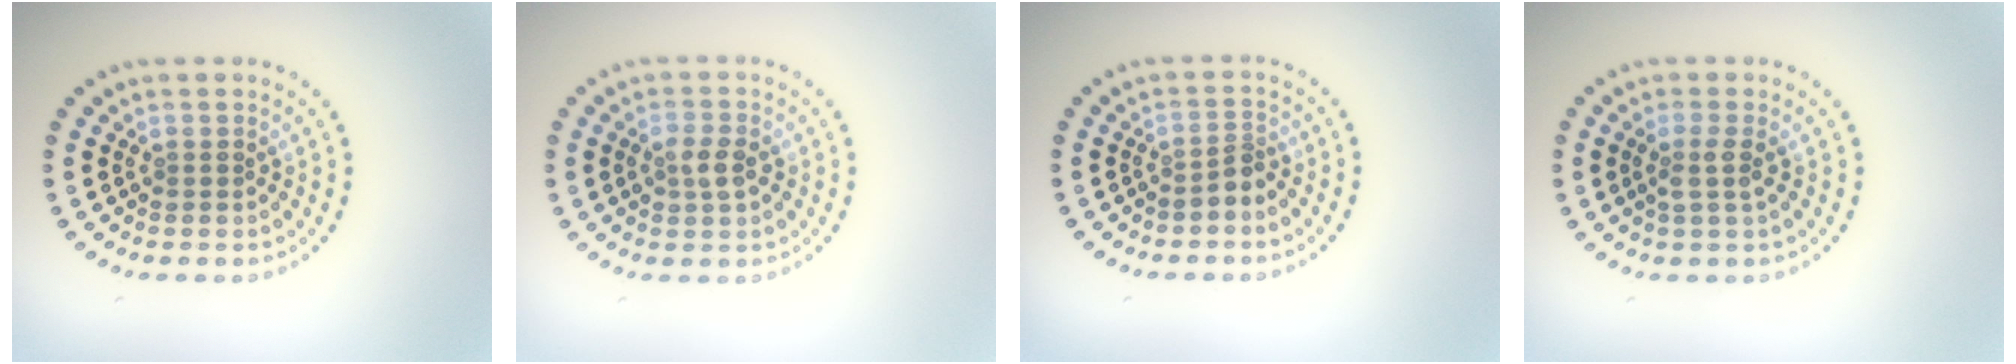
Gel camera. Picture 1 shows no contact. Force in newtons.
{"total": 2.0, "press": 2.0, "slide": 0.4}
{"total": 1.6, "press": 1.2, "slide": 1.1}
{"total": 1.5, "press": 1.2, "slide": 0.9}